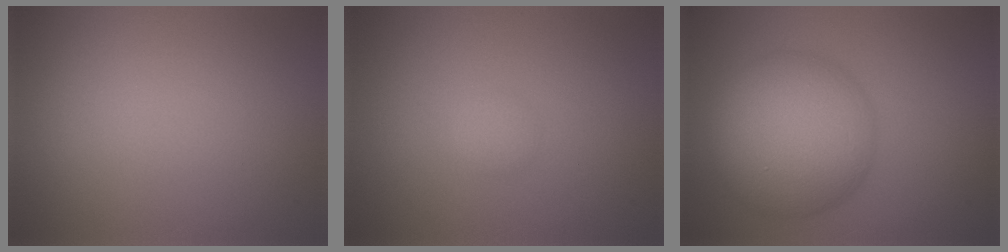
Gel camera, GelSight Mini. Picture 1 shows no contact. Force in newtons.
{"total": 0.8, "press": 0.8, "slide": 0.1}
{"total": 9.8, "press": 9.8, "slide": 0.3}